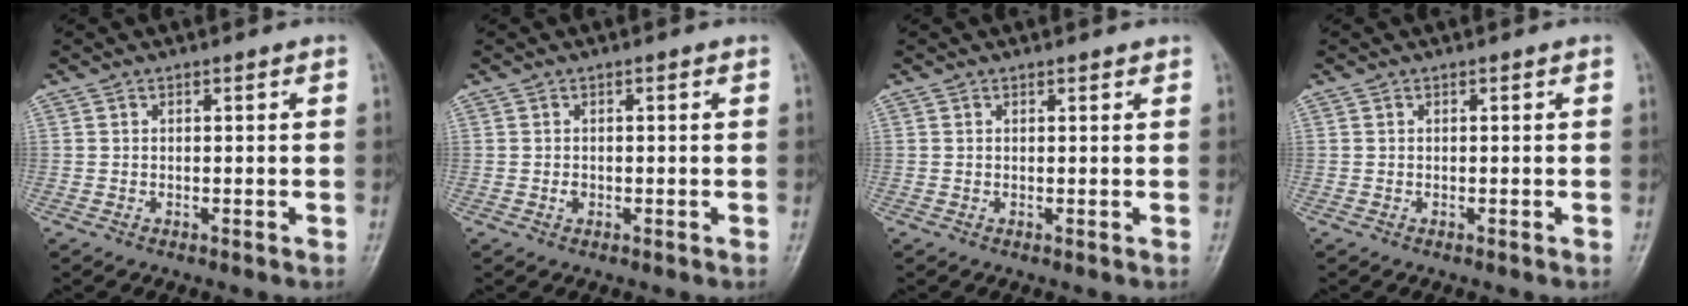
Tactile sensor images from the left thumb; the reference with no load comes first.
{"total": 0.9, "force": [-0.2, 0.8, 0.5], "torque": [-0.004, 0.001, -0.004]}
{"total": 0.8, "force": [0.7, 0.3, 0.3], "torque": [-0.005, -0.003, 0.007]}
{"total": 0.0}